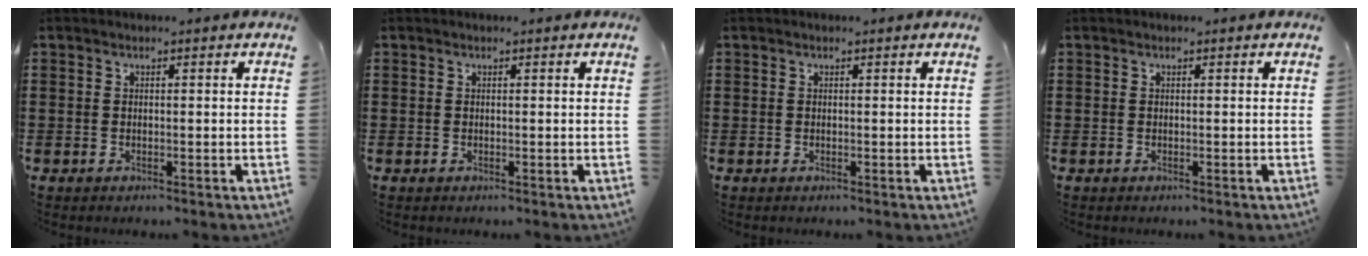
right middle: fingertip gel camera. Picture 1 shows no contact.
{"total": 0.0}
{"total": 0.0}
{"total": 0.0}